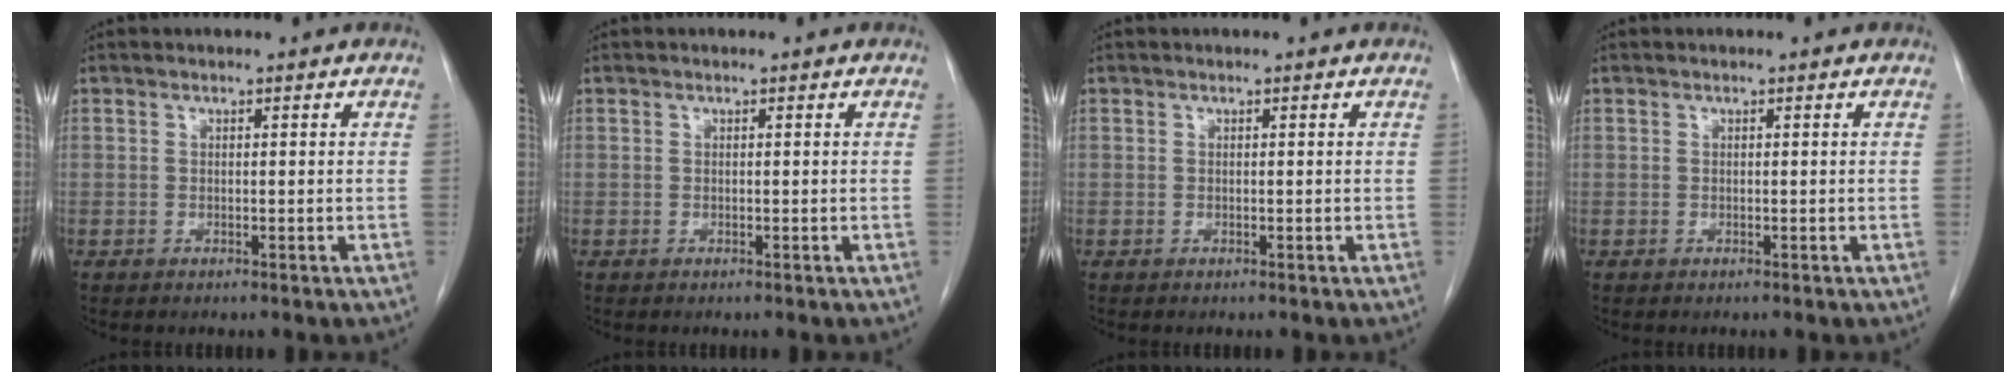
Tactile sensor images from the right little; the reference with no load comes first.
{"total": 0.0}
{"total": 0.0}
{"total": 0.0}